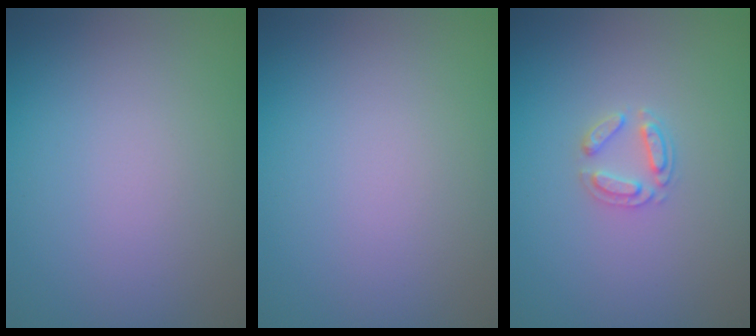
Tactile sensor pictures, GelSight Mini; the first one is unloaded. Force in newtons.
{"total": 0.0}
{"total": 1.9, "press": 1.9, "slide": 0.3}